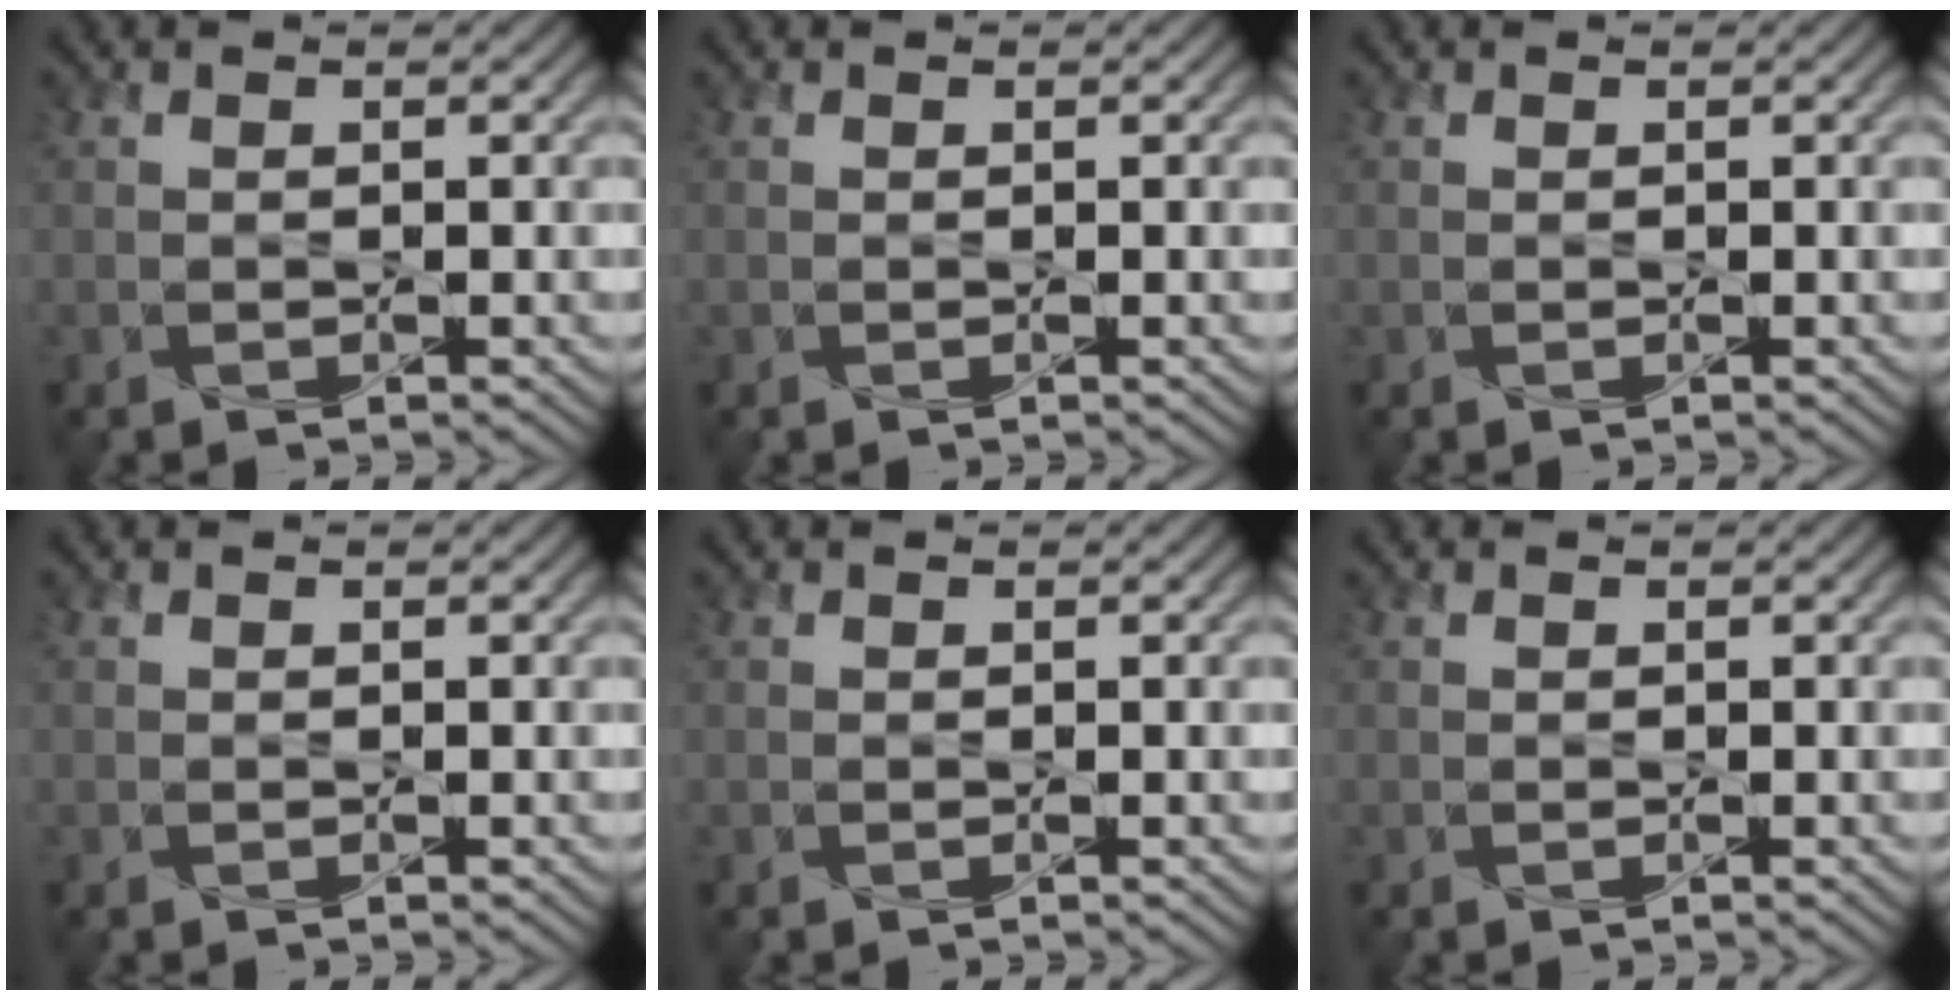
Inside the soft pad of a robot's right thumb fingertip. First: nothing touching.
{"total": 0.0}
{"total": 0.0}
{"total": 0.0}
{"total": 0.0}
{"total": 0.0}